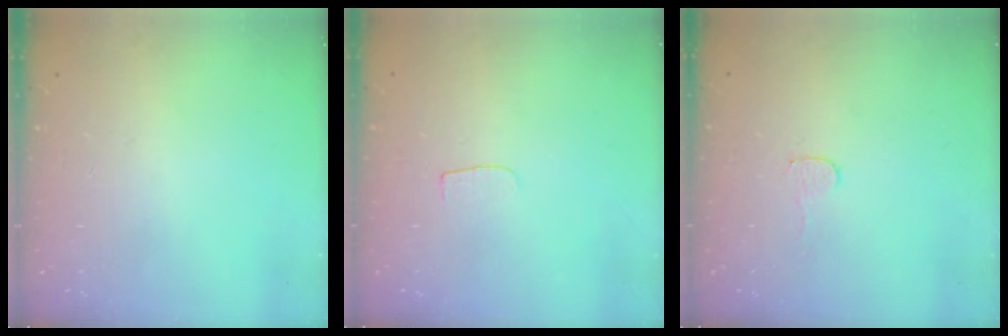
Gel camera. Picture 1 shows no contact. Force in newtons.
{"total": 3.1, "press": 3.1, "slide": 0.3}
{"total": 3.2, "press": 3.1, "slide": 0.3}